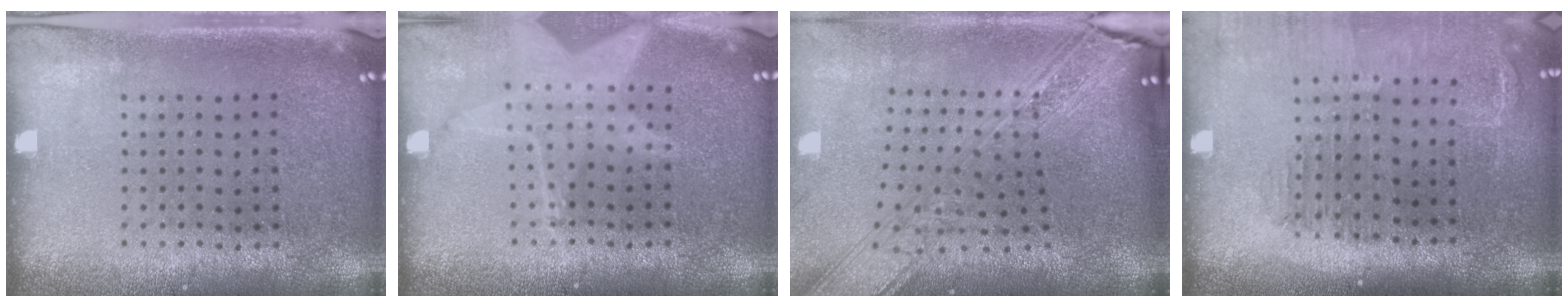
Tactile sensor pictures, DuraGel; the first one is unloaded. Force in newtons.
{"total": 1.3, "press": 1.3, "slide": 0.1}
{"total": 3.5, "press": 2.6, "slide": 2.3}
{"total": 1.4, "press": 1.3, "slide": 0.3}